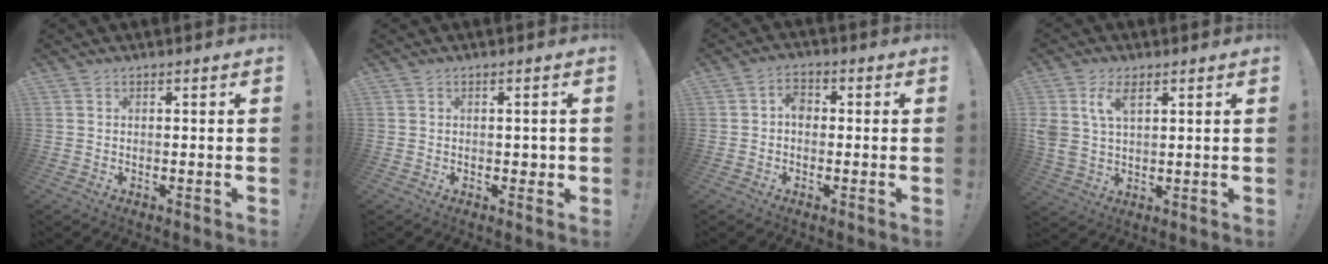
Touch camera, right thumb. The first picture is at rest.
{"total": 1.8, "force": [-0.2, 1.5, 1.0], "torque": [-0.013, 0.005, -0.004]}
{"total": 4.2, "force": [-0.3, 2.9, 3.0], "torque": [-0.053, 0.009, -0.005]}
{"total": 7.7, "force": [3.6, 4.4, 5.2], "torque": [-0.118, -0.004, 0.067]}